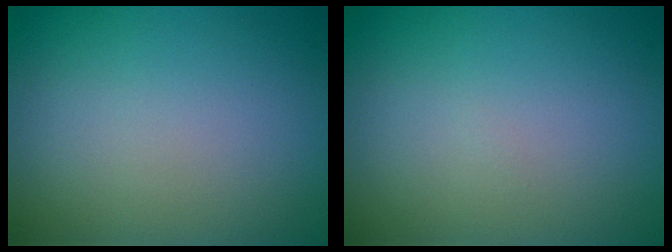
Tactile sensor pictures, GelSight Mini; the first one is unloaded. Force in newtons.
{"total": 0.0}